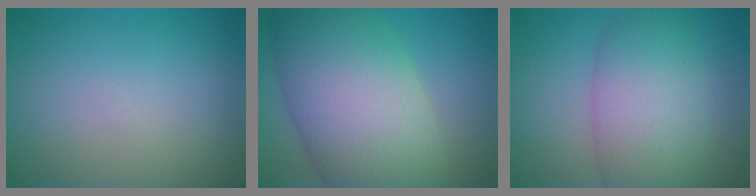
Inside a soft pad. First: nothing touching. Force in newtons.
{"total": 13.8, "press": 13.8, "slide": 0.7}
{"total": 7.6, "press": 7.6, "slide": 0.2}